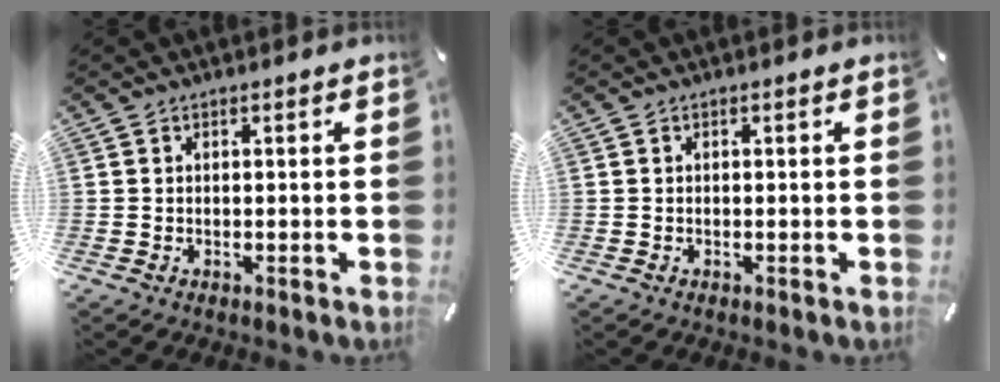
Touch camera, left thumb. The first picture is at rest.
{"total": 0.0}